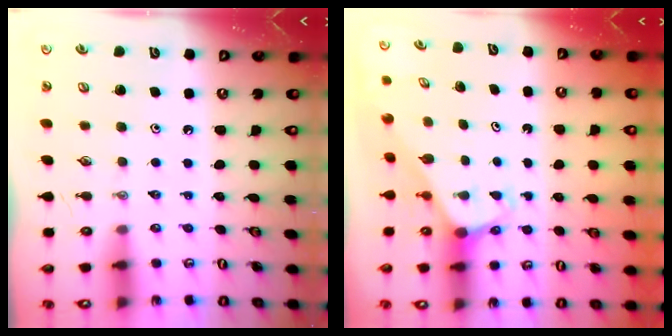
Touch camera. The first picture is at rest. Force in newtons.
{"total": 2.2, "press": 2.2, "slide": 0.1}